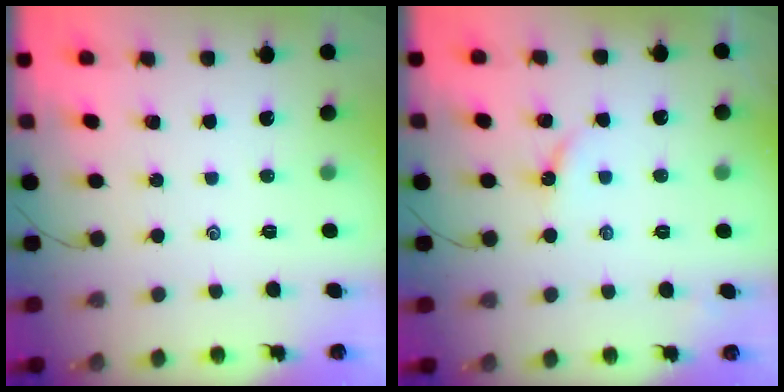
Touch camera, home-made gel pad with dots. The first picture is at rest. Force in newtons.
{"total": 2.6, "press": 2.6, "slide": 0.4}